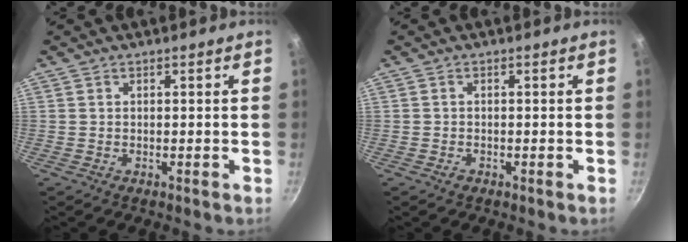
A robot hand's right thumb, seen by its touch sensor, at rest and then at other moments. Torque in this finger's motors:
{"motor_torque": [-0.39, 0.40, -0.30, 0.16, 0.10]}